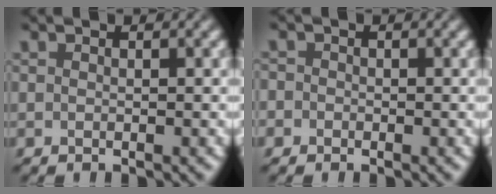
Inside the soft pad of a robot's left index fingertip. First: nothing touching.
{"total": 1.2, "force": [-0.1, 1.2, 0.3], "torque": [0.008, 0.000, -0.014]}